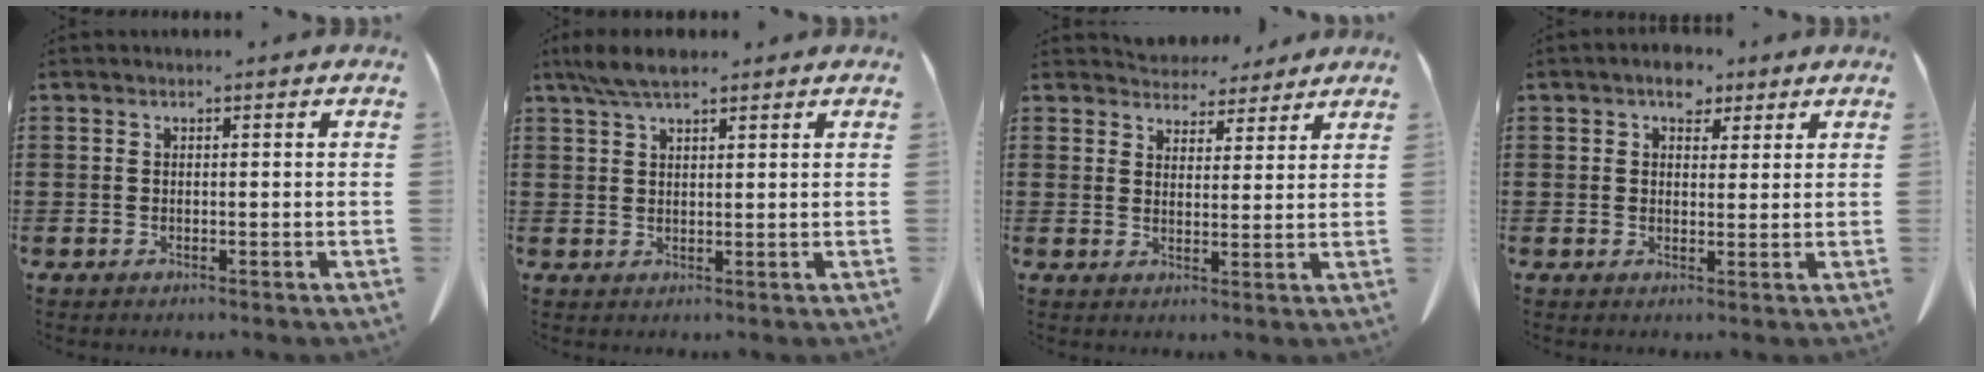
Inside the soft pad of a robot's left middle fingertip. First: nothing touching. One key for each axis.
{"total": 4.6, "fx": 3.3, "fy": 1.1, "fz": 3.0, "tx": -0.066, "ty": -0.002, "tz": 0.063}
{"total": 4.5, "fx": 4.3, "fy": 1.3, "fz": 0.1, "tx": -0.019, "ty": -0.016, "tz": 0.082}
{"total": 3.4, "fx": 2.3, "fy": 2.2, "fz": 1.2, "tx": -0.017, "ty": 0.007, "tz": 0.039}